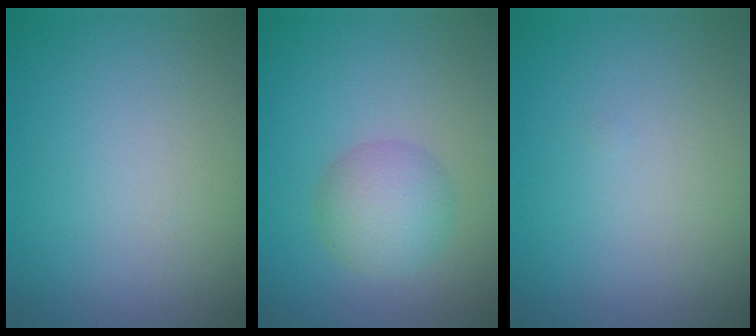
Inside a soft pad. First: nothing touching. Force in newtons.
{"total": 3.7, "press": 3.7, "slide": 0.3}
{"total": 0.0}